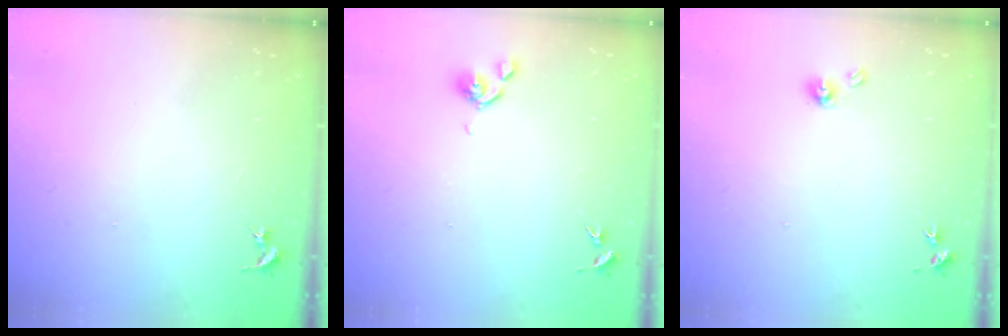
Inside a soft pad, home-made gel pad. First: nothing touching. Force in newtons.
{"total": 6.0, "press": 5.9, "slide": 0.8}
{"total": 4.9, "press": 4.9, "slide": 0.5}